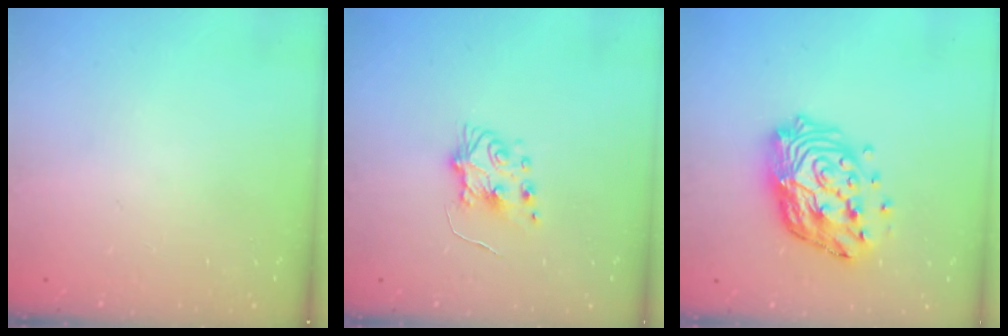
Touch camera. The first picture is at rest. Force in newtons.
{"total": 6.4, "press": 6.4, "slide": 0.4}
{"total": 16.7, "press": 16.6, "slide": 1.7}